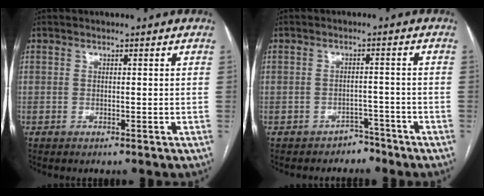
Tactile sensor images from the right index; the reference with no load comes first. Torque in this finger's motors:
{"motor_torque": [-0.16, 0.08, -0.87, -0.21]}